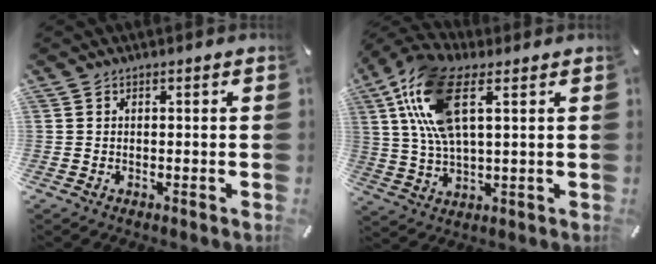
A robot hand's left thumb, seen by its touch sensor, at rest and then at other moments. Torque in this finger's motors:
{"motor_torque": [0.90, 0.38, 1.46, -1.31, 0.65]}